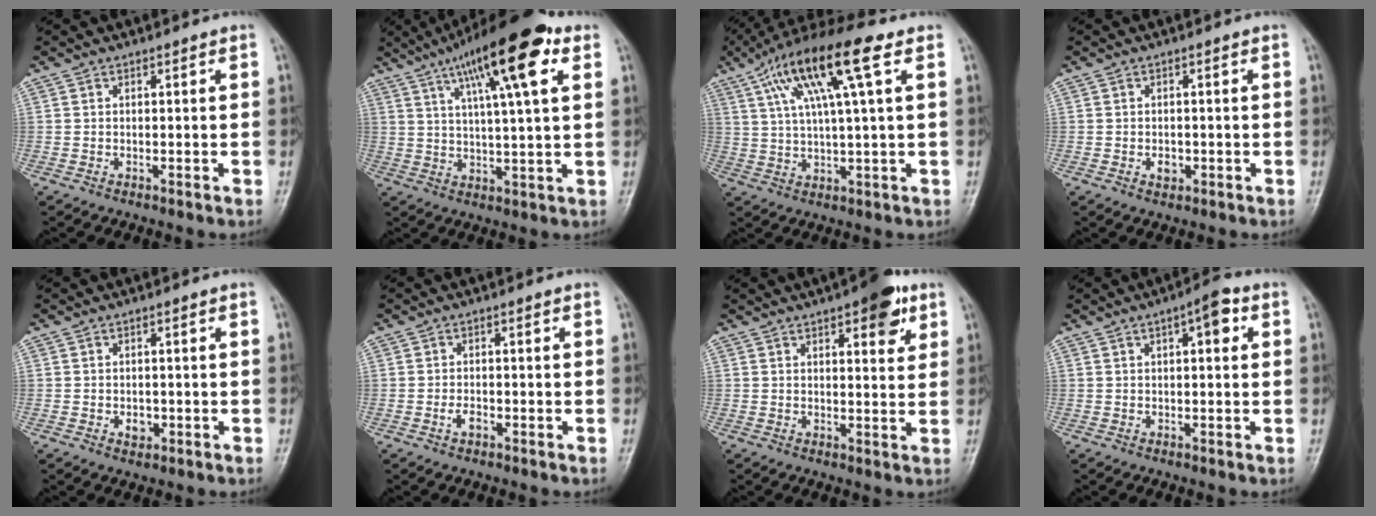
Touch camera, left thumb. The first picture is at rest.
{"total": 17.9, "force": [8.4, 4.1, 15.2], "torque": [-0.231, -0.004, 0.133]}
{"total": 15.7, "force": [6.4, 2.9, 14.1], "torque": [-0.264, 0.013, 0.109]}
{"total": 2.0, "force": [-0.6, 1.5, 1.2], "torque": [-0.011, 0.003, -0.007]}
{"total": 2.3, "force": [-0.6, 1.7, 1.4], "torque": [-0.011, 0.002, -0.006]}
{"total": 2.1, "force": [-0.9, 1.1, 1.4], "torque": [-0.026, 0.007, -0.017]}
{"total": 8.1, "force": [4.3, 3.0, 6.2], "torque": [-0.061, -0.015, 0.051]}
{"total": 5.0, "force": [1.7, 1.8, 4.4], "torque": [-0.054, 0.009, 0.018]}